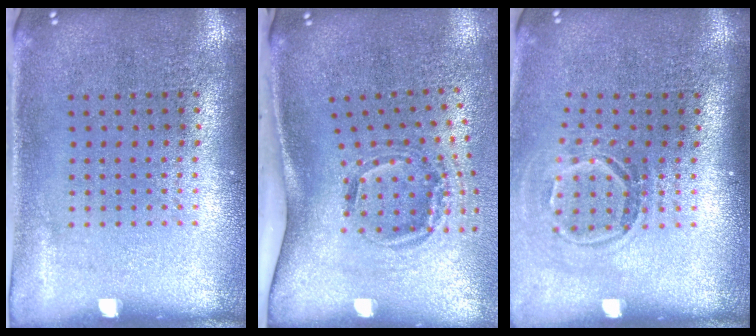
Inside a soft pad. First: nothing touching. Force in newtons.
{"total": 2.0, "press": 1.2, "slide": 1.6}
{"total": 1.6, "press": 1.1, "slide": 1.2}